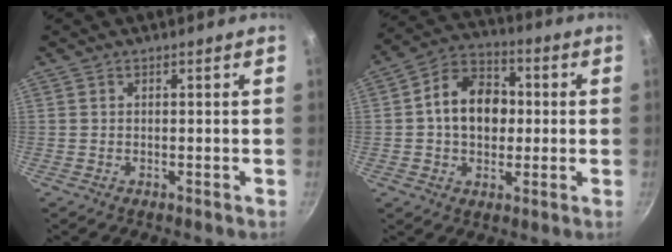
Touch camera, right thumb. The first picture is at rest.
{"total": 12.9, "force": [0.6, 9.6, 8.6], "torque": [-0.104, 0.023, -0.007]}